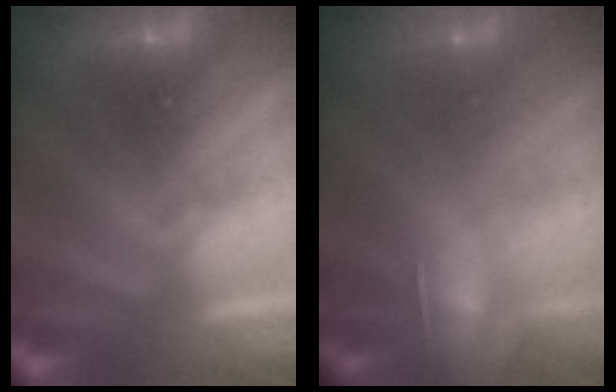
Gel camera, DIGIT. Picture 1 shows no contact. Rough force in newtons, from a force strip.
{"total": 7.4}